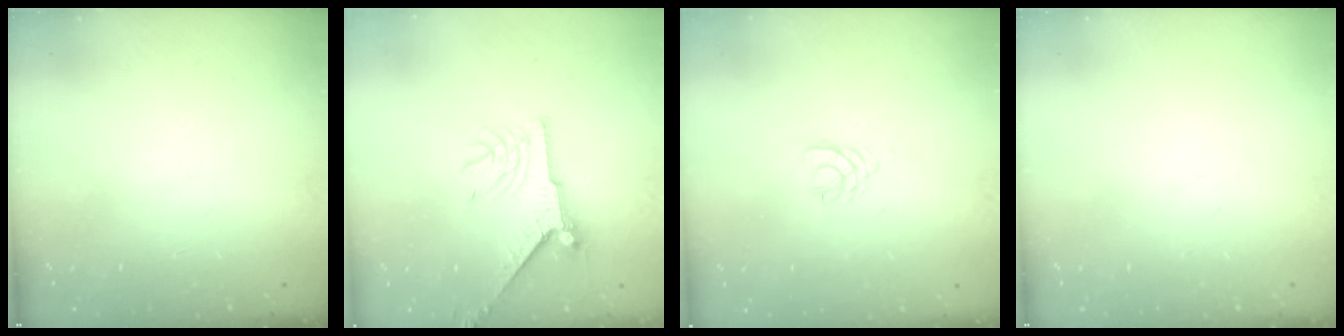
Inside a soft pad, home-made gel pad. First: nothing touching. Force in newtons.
{"total": 9.7, "press": 9.7, "slide": 0.3}
{"total": 2.4, "press": 2.3, "slide": 0.4}
{"total": 0.0}